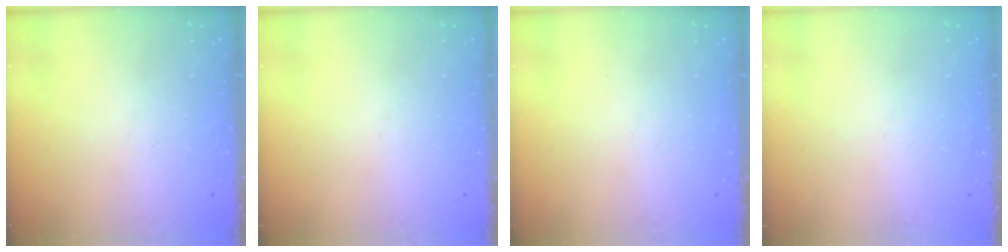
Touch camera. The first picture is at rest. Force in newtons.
{"total": 0.0}
{"total": 0.0}
{"total": 1.6, "press": 1.6, "slide": 0.1}